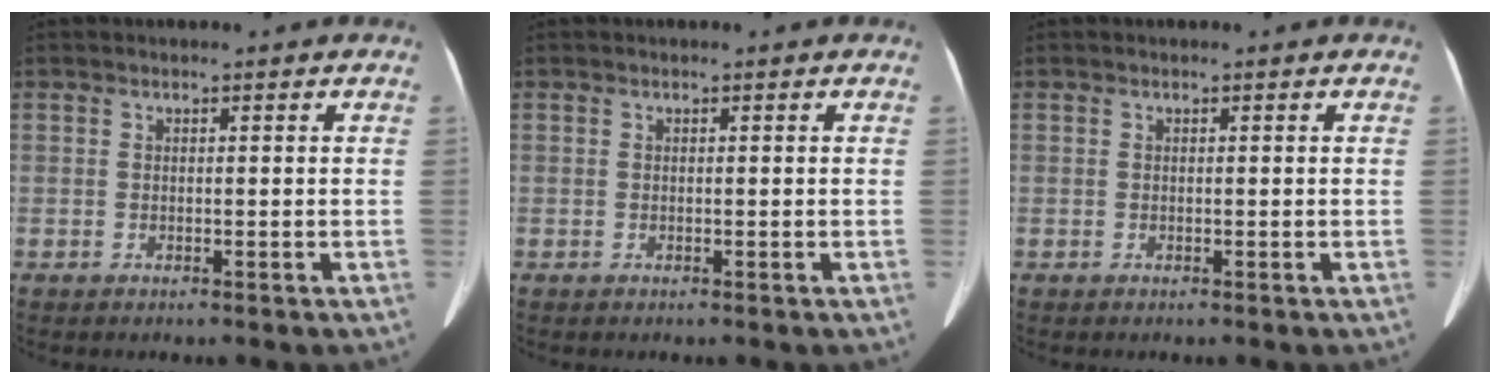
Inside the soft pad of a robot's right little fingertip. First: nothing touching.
{"total": 0.0}
{"total": 0.0}